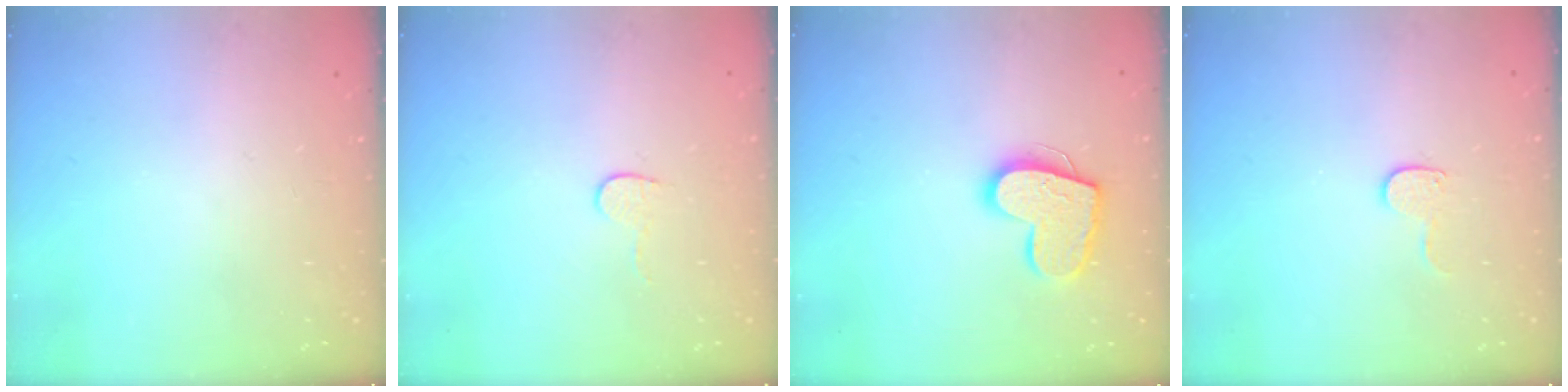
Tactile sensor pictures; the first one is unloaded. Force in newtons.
{"total": 4.0, "press": 4.0, "slide": 0.4}
{"total": 14.6, "press": 14.6, "slide": 1.1}
{"total": 5.5, "press": 5.5, "slide": 0.5}